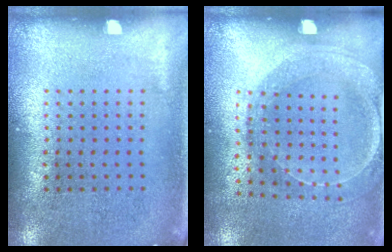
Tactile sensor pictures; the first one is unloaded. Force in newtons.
{"total": 1.6, "press": 1.5, "slide": 0.4}